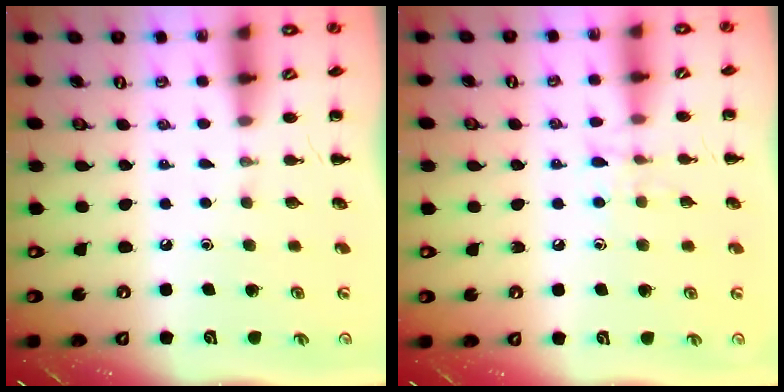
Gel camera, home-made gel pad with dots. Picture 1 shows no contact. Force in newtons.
{"total": 7.0, "press": 6.8, "slide": 1.7}